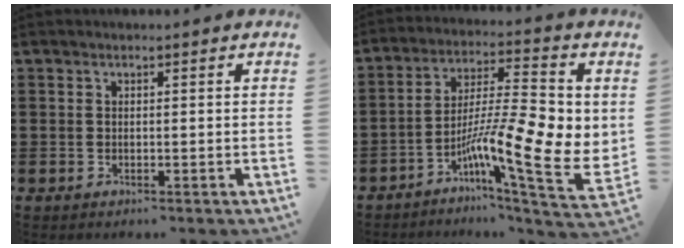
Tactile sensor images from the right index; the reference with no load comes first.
{"total": 12.8, "force": [-2.6, 3.0, 12.2], "torque": [-0.219, -0.036, -0.052]}